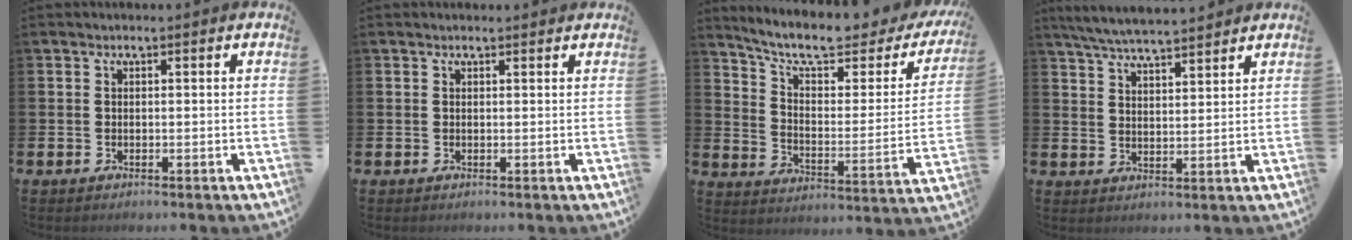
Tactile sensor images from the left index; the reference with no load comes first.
{"total": 0.6, "force": [0.6, 0.1, 0.2], "torque": [0.006, -0.001, 0.008]}
{"total": 9.9, "force": [8.0, 2.6, 5.0], "torque": [-0.121, -0.051, 0.132]}
{"total": 5.8, "force": [5.6, 0.3, 1.2], "torque": [-0.048, -0.022, 0.104]}